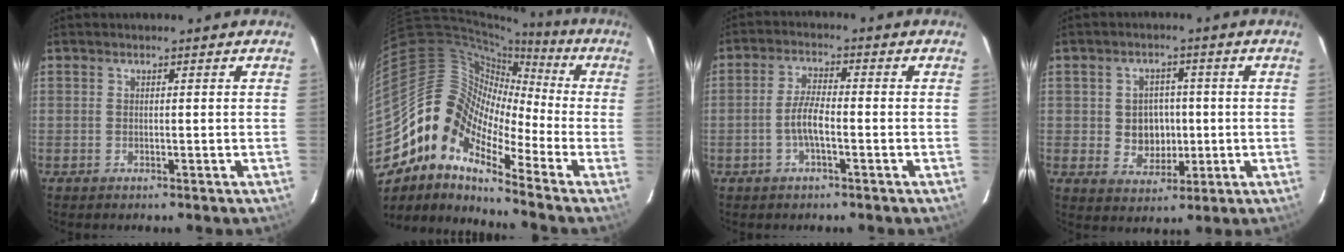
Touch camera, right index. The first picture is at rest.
{"total": 12.6, "force": [-6.9, 7.2, 7.7], "torque": [-0.123, 0.015, -0.161]}
{"total": 4.3, "force": [-1.6, 1.0, 3.9], "torque": [-0.086, 0.007, -0.031]}
{"total": 6.2, "force": [-0.2, 5.7, 2.6], "torque": [-0.057, 0.011, 0.009]}